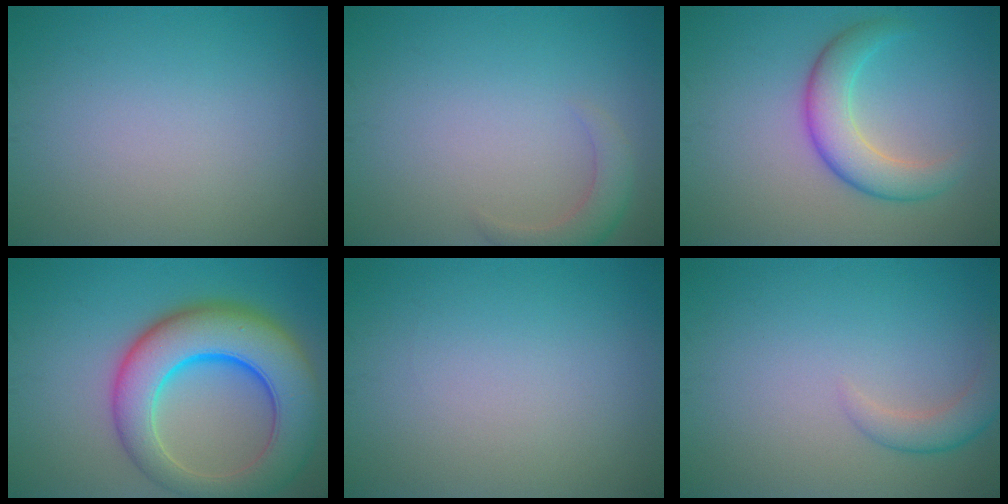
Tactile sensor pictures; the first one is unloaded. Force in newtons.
{"total": 2.5, "press": 2.5, "slide": 0.3}
{"total": 4.2, "press": 4.2, "slide": 0.1}
{"total": 10.8, "press": 10.8, "slide": 0.6}
{"total": 0.0}
{"total": 2.6, "press": 2.6, "slide": 0.2}